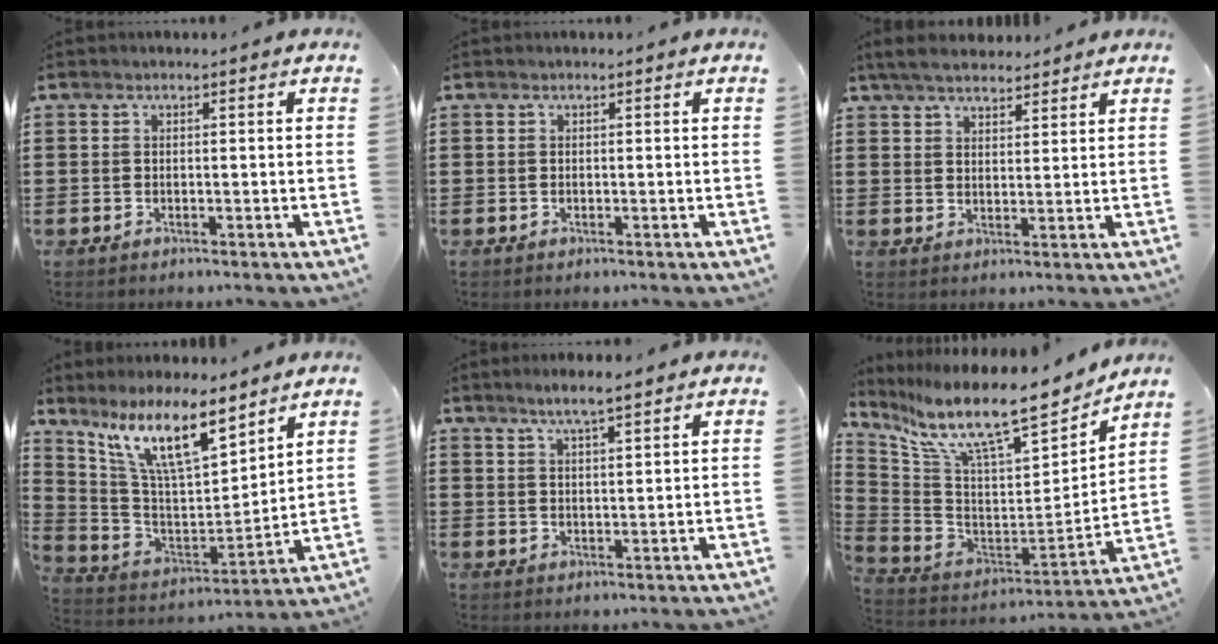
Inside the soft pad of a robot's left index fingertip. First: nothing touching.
{"total": 0.0}
{"total": 4.6, "force": [4.1, 1.4, 1.6], "torque": [-0.044, -0.002, 0.077]}
{"total": 12.0, "force": [8.6, 2.4, 8.0], "torque": [-0.181, -0.038, 0.152]}
{"total": 3.6, "force": [2.8, 0.3, 2.2], "torque": [-0.048, 0.002, 0.050]}
{"total": 13.3, "force": [9.6, 3.1, 8.6], "torque": [-0.181, -0.068, 0.162]}